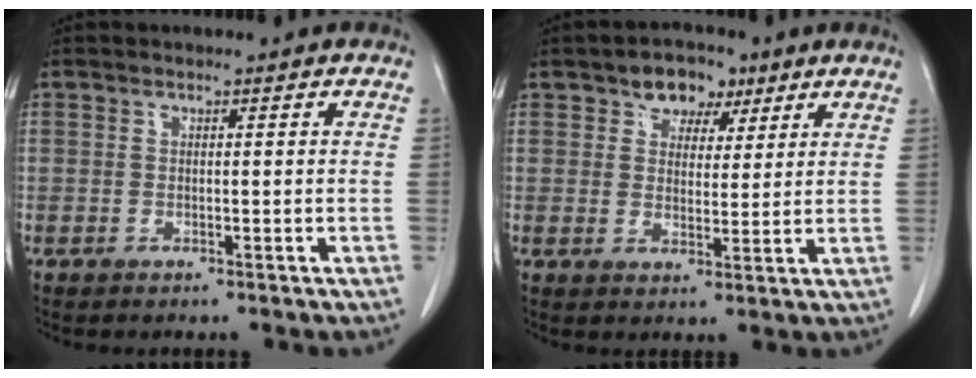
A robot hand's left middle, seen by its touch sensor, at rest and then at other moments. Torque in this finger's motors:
{"motor_torque": [0.30, -0.25, 0.04, 0.03]}